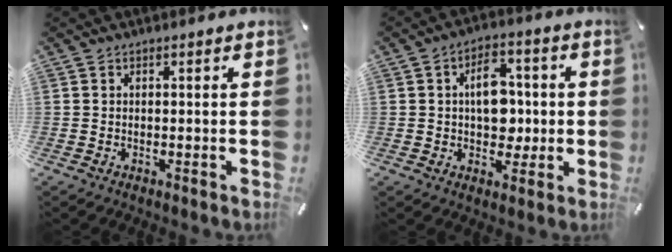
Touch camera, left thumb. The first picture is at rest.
{"total": 9.7, "force": [0.6, 6.8, 6.9], "torque": [-0.086, 0.003, 0.008]}